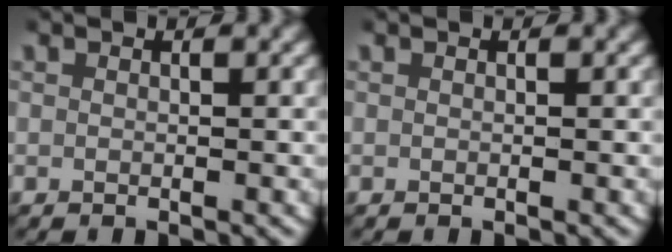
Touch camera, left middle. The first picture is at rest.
{"total": 0.0}